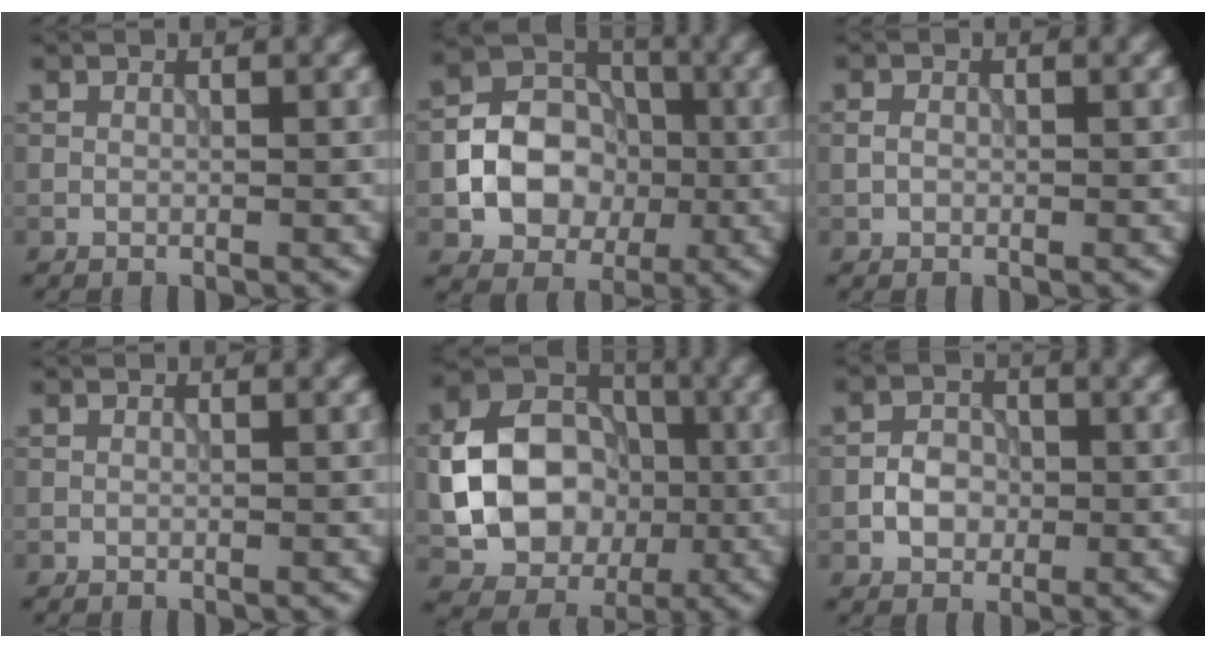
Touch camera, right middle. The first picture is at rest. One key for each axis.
{"total": 7.3, "fx": -1.4, "fy": 5.9, "fz": 4.0, "tx": -0.062, "ty": 0.001, "tz": -0.033}
{"total": 1.1, "fx": -0.1, "fy": 0.9, "fz": 0.6, "tx": -0.012, "ty": 0.001, "tz": -0.005}
{"total": 0.0}
{"total": 10.4, "fx": -1.3, "fy": 8.3, "fz": 6.1, "tx": -0.106, "ty": -0.001, "tz": -0.027}
{"total": 2.6, "fx": -0.6, "fy": 2.1, "fz": 1.4, "tx": -0.018, "ty": 0.002, "tz": -0.016}